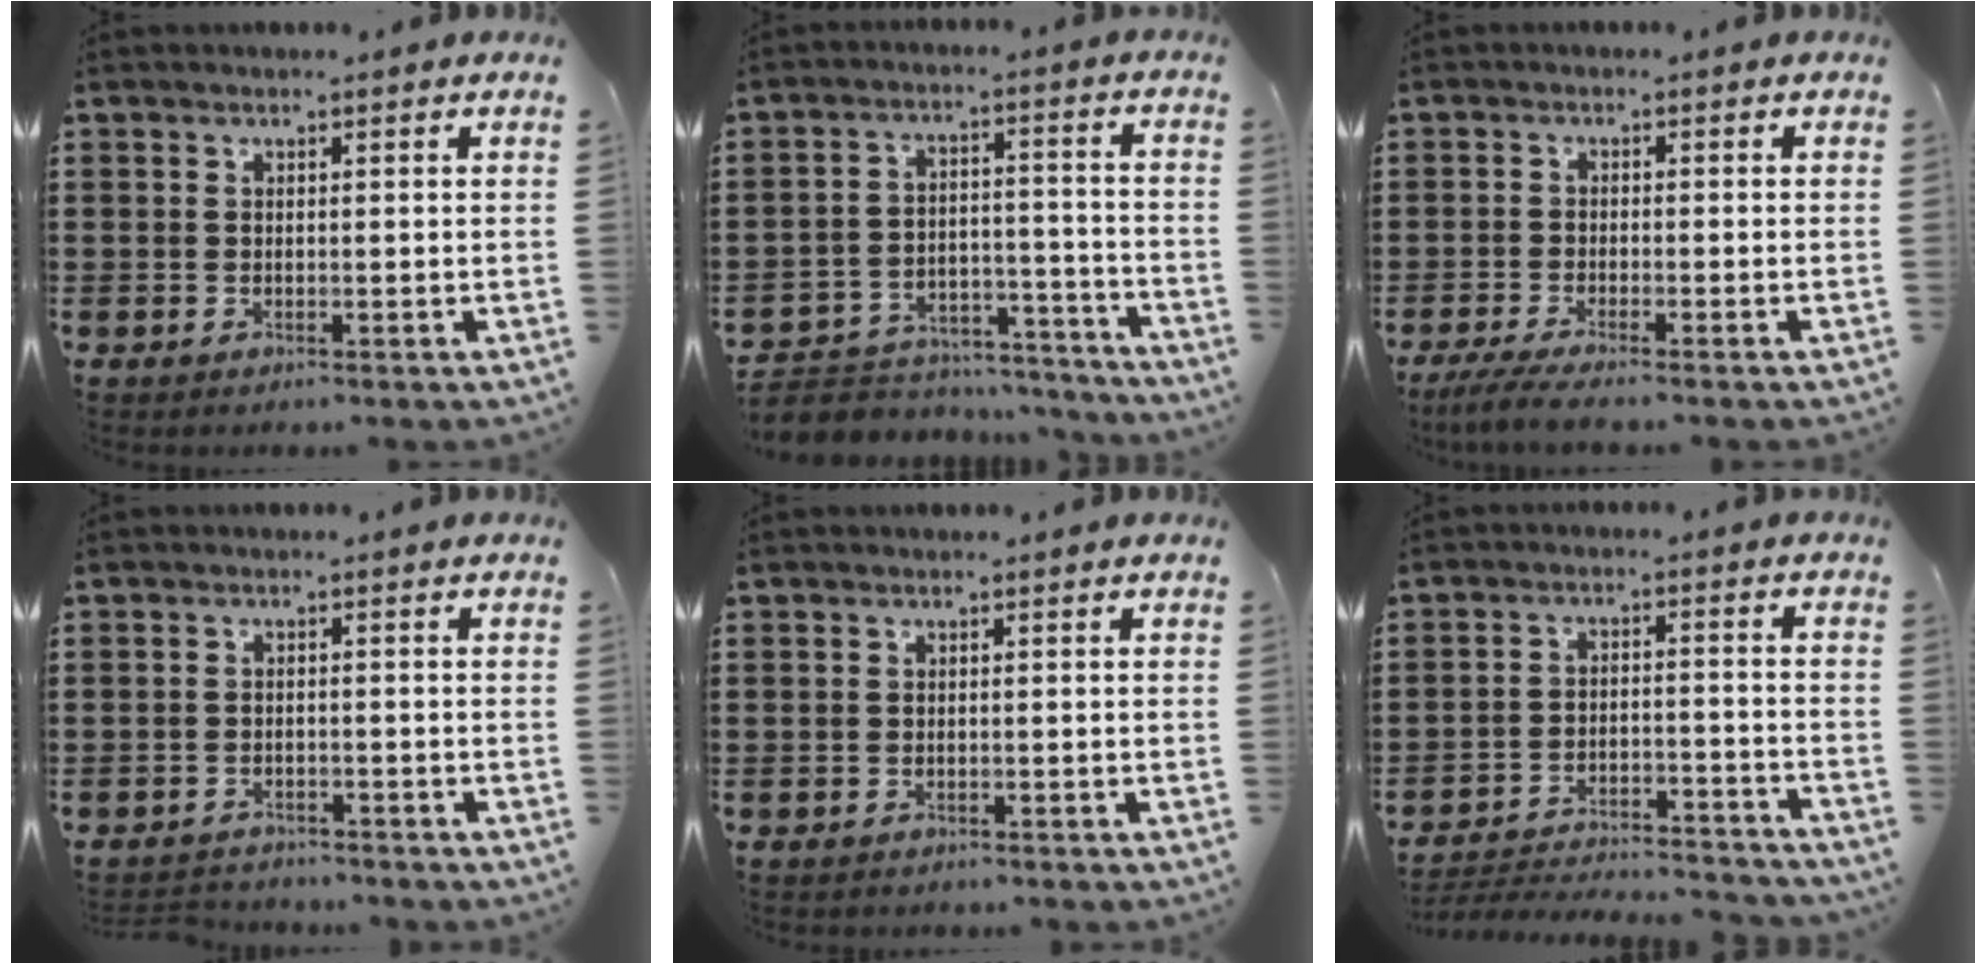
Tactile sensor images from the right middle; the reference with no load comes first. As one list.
[{"total": 5.1, "force": [-4.8, 1.5, 0.4], "torque": [-0.016, 0.012, -0.101]}, {"total": 3.0, "force": [-2.6, 0.1, 1.5], "torque": [-0.040, -0.007, -0.055]}, {"total": 2.0, "force": [-1.9, 0.4, -0.1], "torque": [-0.005, 0.001, -0.044]}, {"total": 0.7, "force": [-0.7, 0.3, -0.1], "torque": [0.001, 0.003, -0.016]}, {"total": 4.8, "force": [-4.6, 0.5, 1.0], "torque": [-0.027, 0.002, -0.098]}]